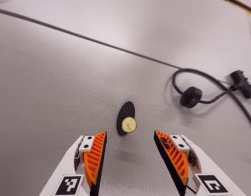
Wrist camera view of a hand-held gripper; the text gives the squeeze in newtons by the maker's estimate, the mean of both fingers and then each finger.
{"total": 0.0}